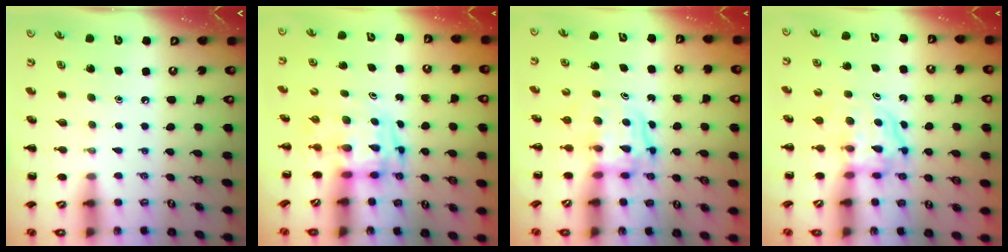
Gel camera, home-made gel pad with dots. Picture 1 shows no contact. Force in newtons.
{"total": 3.3, "press": 3.2, "slide": 0.6}
{"total": 3.6, "press": 3.6, "slide": 0.3}
{"total": 3.9, "press": 3.9, "slide": 0.2}